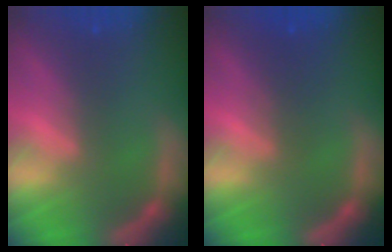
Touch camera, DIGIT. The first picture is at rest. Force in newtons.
{"total": 2.5}